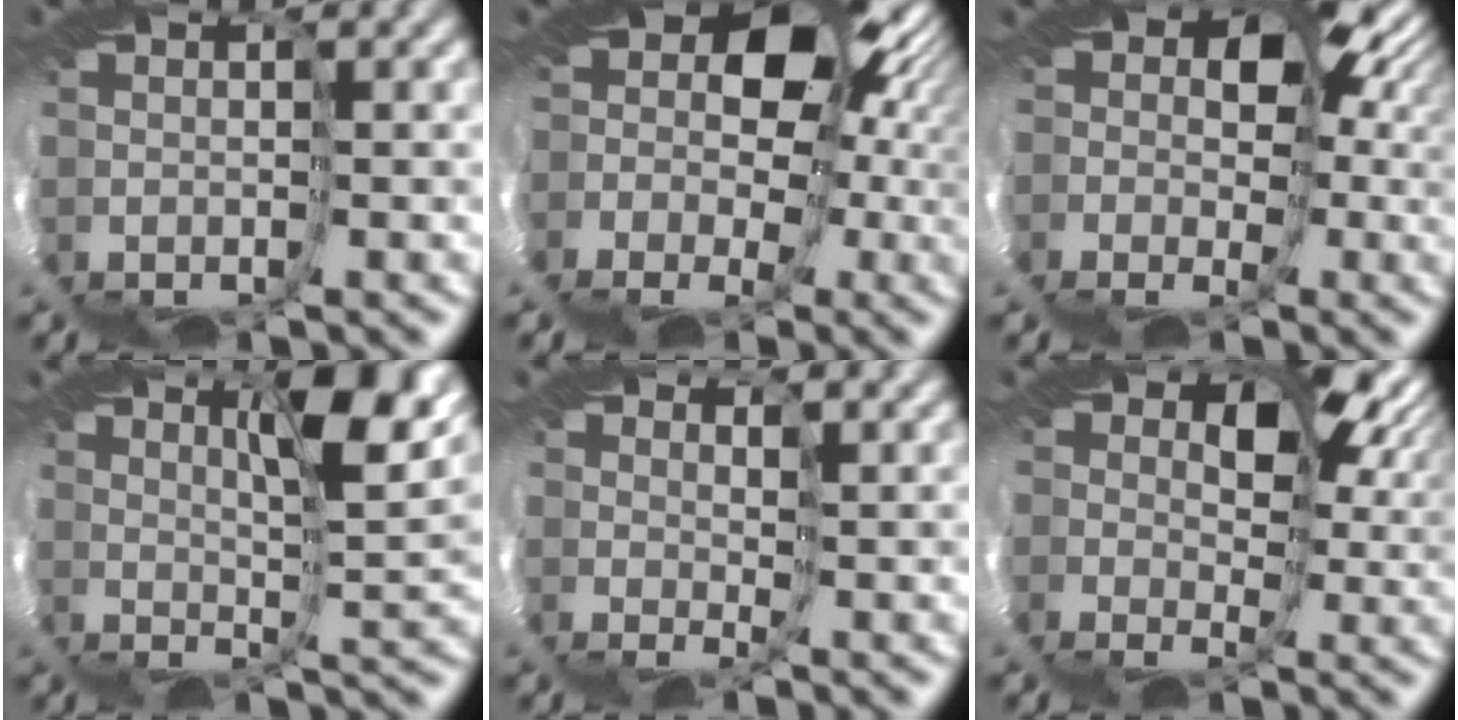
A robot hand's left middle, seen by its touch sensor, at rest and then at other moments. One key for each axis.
{"total": 10.3, "fx": 0.5, "fy": 7.2, "fz": 7.4, "tx": -0.129, "ty": -0.005, "tz": 0.014}
{"total": 8.6, "fx": 0.4, "fy": 6.7, "fz": 5.3, "tx": -0.101, "ty": 0.012, "tz": -0.009}
{"total": 6.9, "fx": 5.3, "fy": -1.9, "fz": 3.9, "tx": -0.073, "ty": 0.006, "tz": 0.083}
{"total": 2.7, "fx": 2.6, "fy": -0.1, "fz": 0.7, "tx": 0.003, "ty": 0.006, "tz": 0.031}
{"total": 10.5, "fx": 5.1, "fy": 5.8, "fz": 7.1, "tx": -0.124, "ty": 0.018, "tz": 0.073}